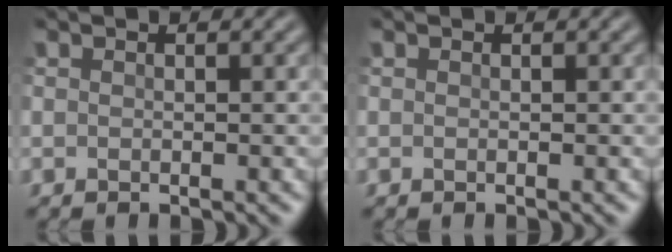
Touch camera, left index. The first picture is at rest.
{"total": 0.0}